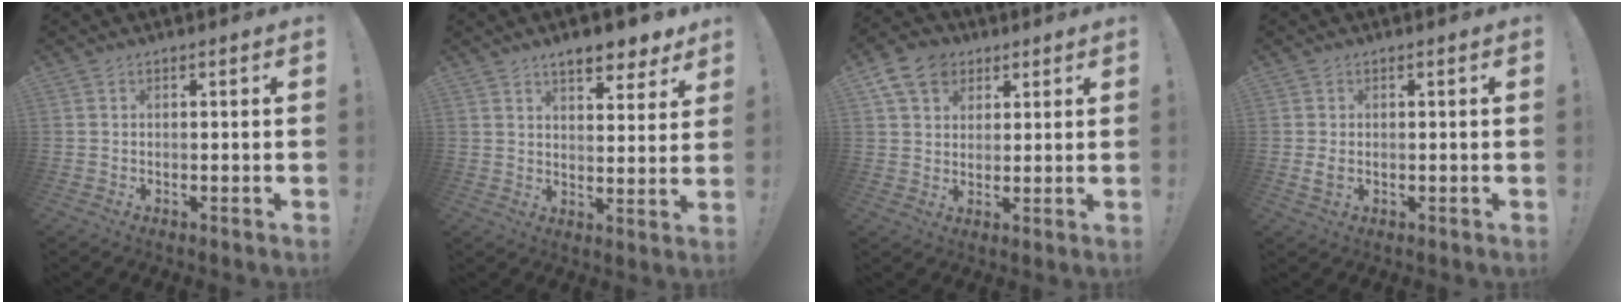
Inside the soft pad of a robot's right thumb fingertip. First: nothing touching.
{"total": 8.6, "force": [6.6, 2.9, 4.6], "torque": [-0.051, -0.047, 0.116]}
{"total": 10.3, "force": [5.0, 7.9, 4.3], "torque": [-0.064, -0.017, 0.099]}
{"total": 1.9, "force": [0.2, 1.2, 1.4], "torque": [-0.011, -0.003, 0.002]}